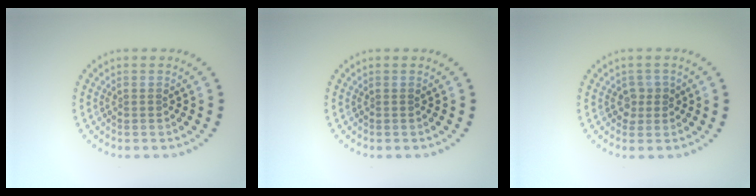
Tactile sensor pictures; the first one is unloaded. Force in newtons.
{"total": 0.0}
{"total": 1.5, "press": 1.3, "slide": 0.7}